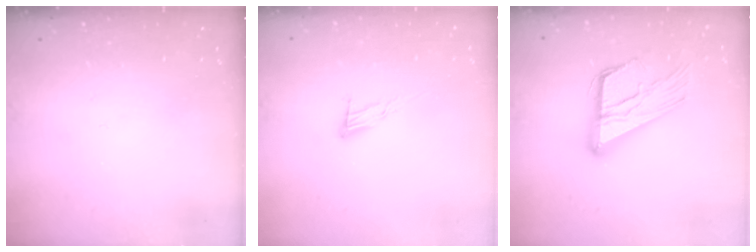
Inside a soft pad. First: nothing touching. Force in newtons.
{"total": 7.2, "press": 7.2, "slide": 0.4}
{"total": 20.0, "press": 20.0, "slide": 1.8}